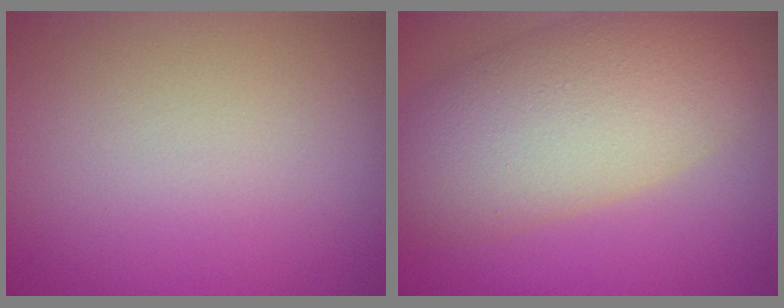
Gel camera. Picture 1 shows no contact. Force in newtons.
{"total": 9.6, "press": 9.6, "slide": 0.4}